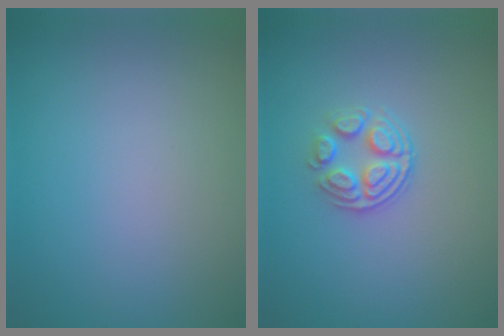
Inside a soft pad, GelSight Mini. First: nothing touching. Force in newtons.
{"total": 3.1, "press": 2.5, "slide": 1.8}